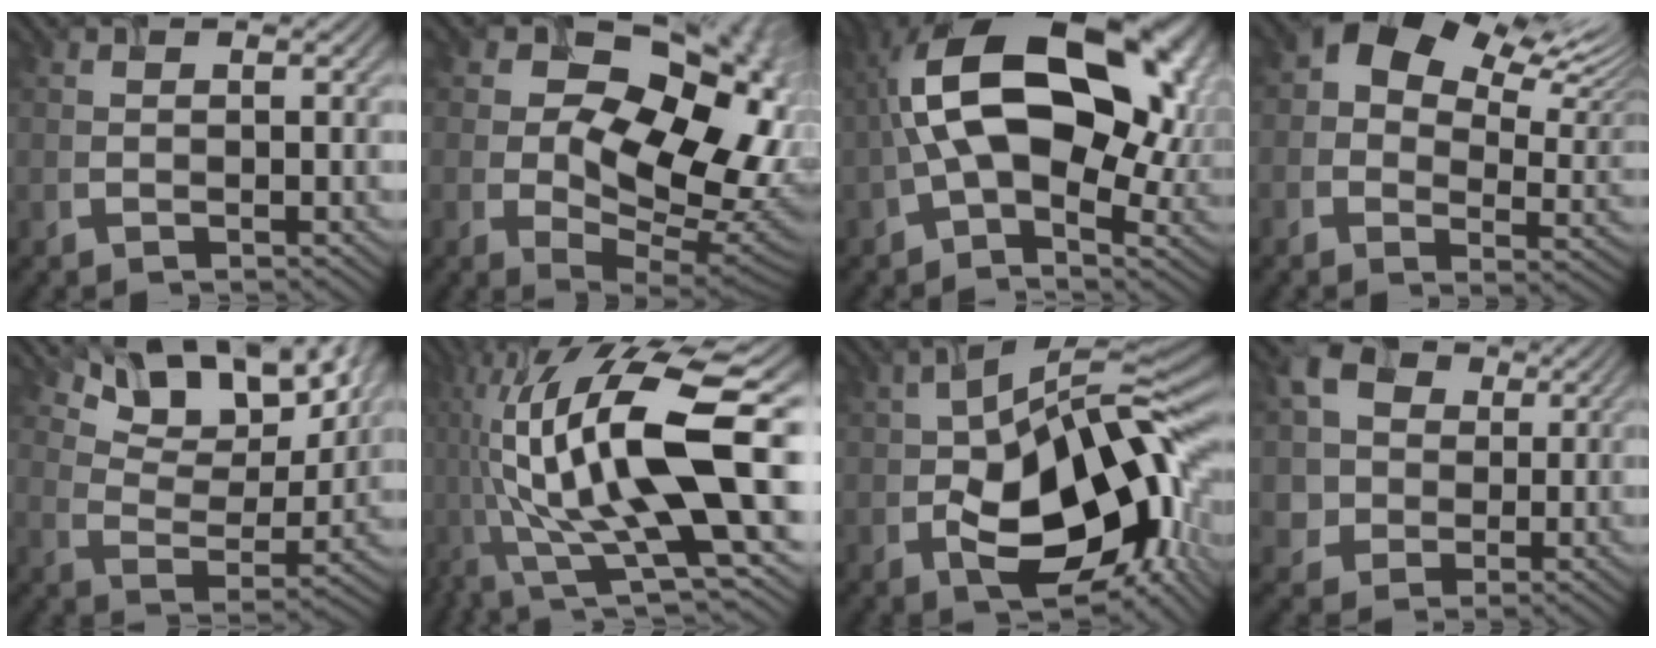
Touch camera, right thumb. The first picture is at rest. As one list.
[{"total": 18.2, "force": [1.2, 13.0, 12.8], "torque": [-0.146, 0.013, 0.013]}, {"total": 17.1, "force": [1.9, 9.7, 13.9], "torque": [-0.241, 0.002, 0.033]}, {"total": 11.9, "force": [6.6, 7.2, 6.9], "torque": [-0.116, 0.011, 0.117]}, {"total": 13.0, "force": [9.5, 5.1, 7.2], "torque": [-0.129, -0.013, 0.154]}, {"total": 18.4, "force": [0.2, 6.0, 17.4], "torque": [-0.332, 0.015, 0.009]}, {"total": 18.1, "force": [-2.9, 9.6, 15.1], "torque": [-0.226, -0.005, -0.040]}, {"total": 6.3, "force": [2.0, 5.6, 2.1], "torque": [-0.073, 0.005, 0.029]}]